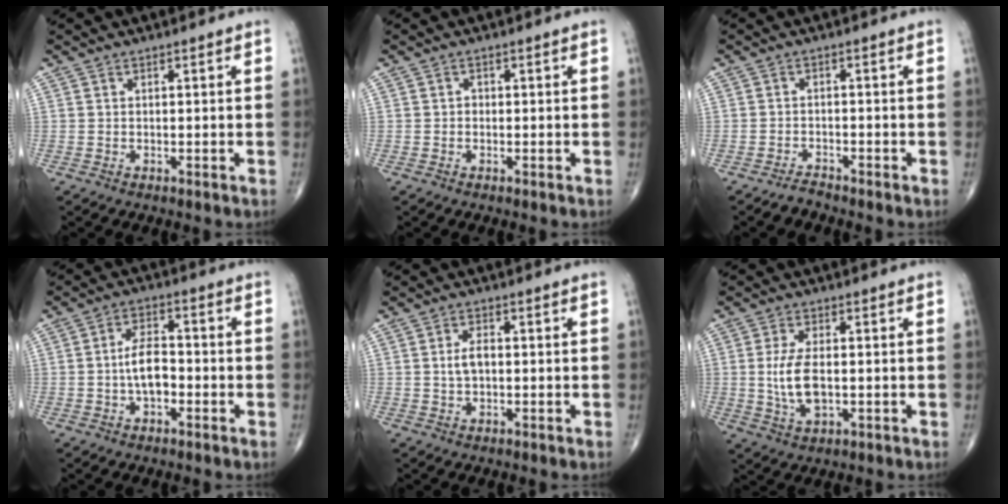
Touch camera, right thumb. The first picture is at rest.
{"total": 0.7, "force": [-0.2, 0.6, 0.3], "torque": [0.004, 0.003, -0.008]}
{"total": 1.7, "force": [-1.7, 0.3, 0.1], "torque": [-0.004, 0.004, -0.032]}
{"total": 6.2, "force": [-1.4, 3.4, 5.1], "torque": [-0.086, 0.023, -0.030]}
{"total": 3.1, "force": [0.0, 1.7, 2.6], "torque": [-0.049, 0.005, -0.002]}
{"total": 7.2, "force": [-0.3, 3.4, 6.3], "torque": [-0.131, -0.007, -0.003]}